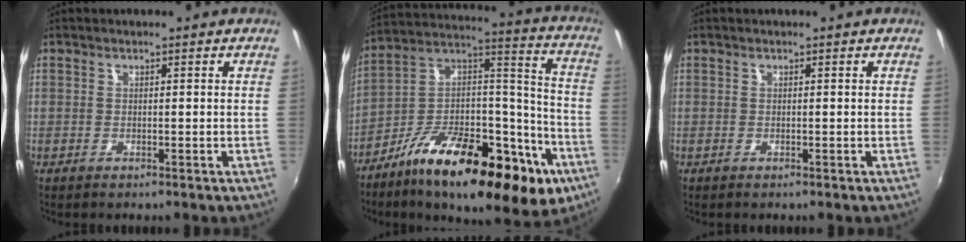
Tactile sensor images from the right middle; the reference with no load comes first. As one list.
[{"total": 28.3, "force": [-15.8, 11.1, 20.6], "torque": [-0.306, 0.014, -0.249]}, {"total": 0.0}]